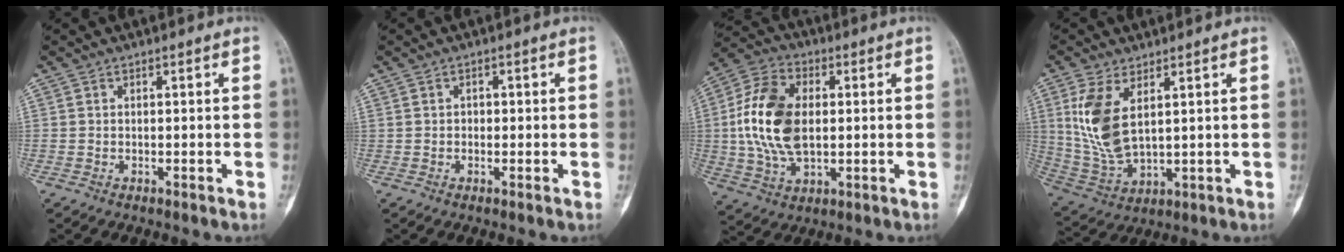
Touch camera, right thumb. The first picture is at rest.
{"total": 0.8, "force": [-0.1, 0.7, 0.4], "torque": [0.004, 0.002, -0.006]}
{"total": 15.7, "force": [0.9, 9.7, 12.4], "torque": [-0.238, 0.008, 0.018]}
{"total": 11.6, "force": [3.5, 5.7, 9.4], "torque": [-0.200, -0.016, 0.087]}